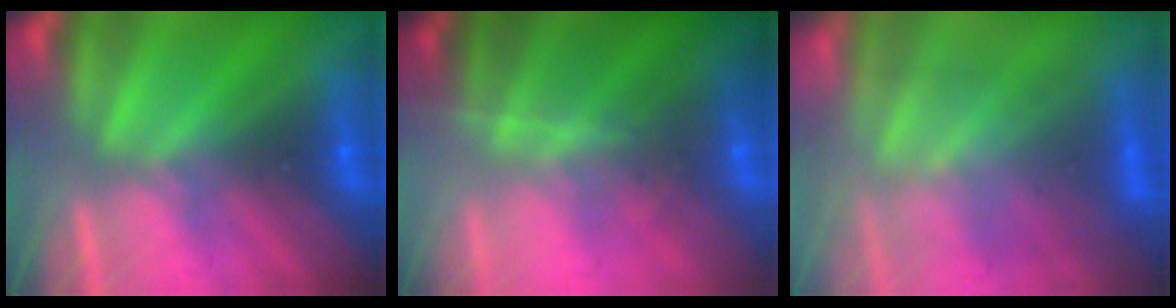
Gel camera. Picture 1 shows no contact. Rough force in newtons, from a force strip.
{"total": 9.9}
{"total": 4.6}